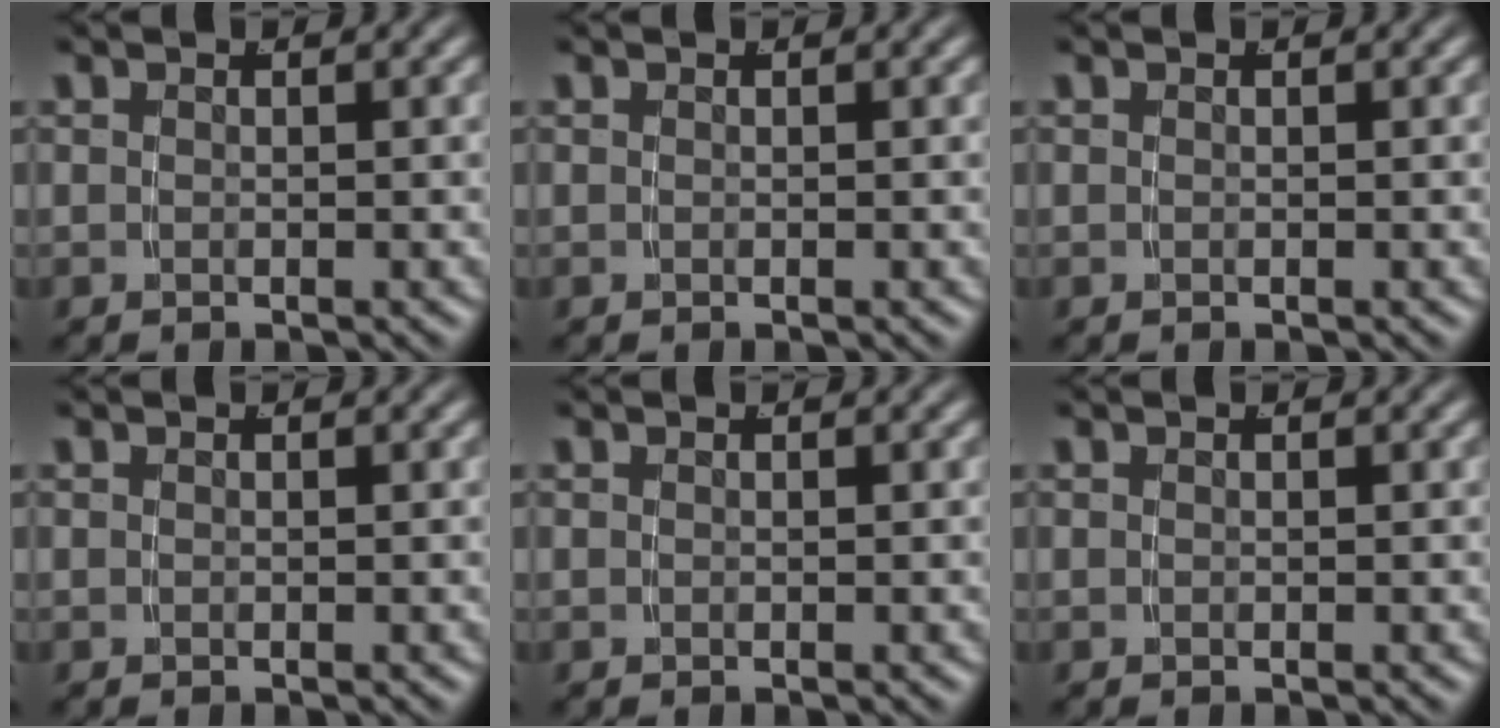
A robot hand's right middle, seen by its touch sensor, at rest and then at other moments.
{"total": 0.0}
{"total": 0.0}
{"total": 0.0}
{"total": 0.0}
{"total": 0.0}